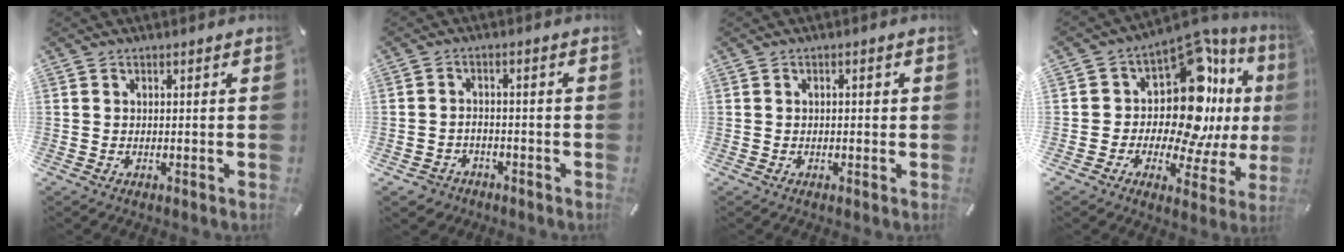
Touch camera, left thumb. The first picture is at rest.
{"total": 3.2, "force": [-2.1, 2.3, 0.7], "torque": [-0.011, 0.012, -0.043]}
{"total": 1.1, "force": [-0.2, 0.6, 0.9], "torque": [-0.016, 0.004, -0.006]}
{"total": 16.6, "force": [4.2, 10.3, 12.3], "torque": [-0.192, -0.065, 0.066]}